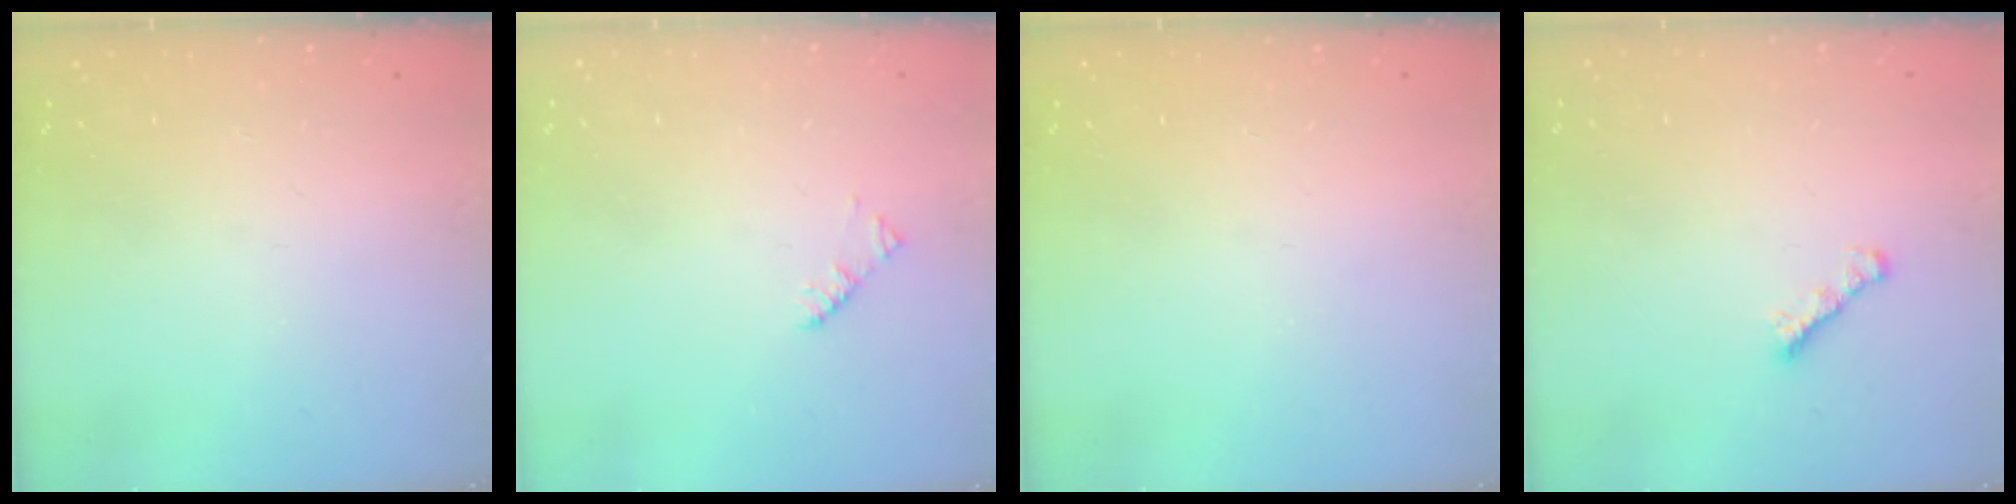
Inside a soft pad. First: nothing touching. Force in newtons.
{"total": 1.9, "press": 1.9, "slide": 0.3}
{"total": 0.0}
{"total": 1.8, "press": 1.7, "slide": 0.6}